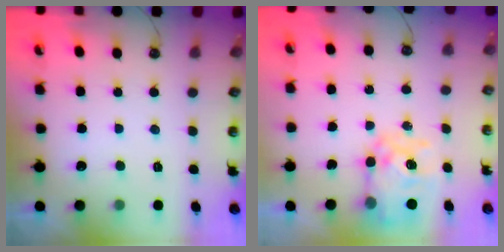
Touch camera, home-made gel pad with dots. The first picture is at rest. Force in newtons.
{"total": 9.6, "press": 9.6, "slide": 0.9}